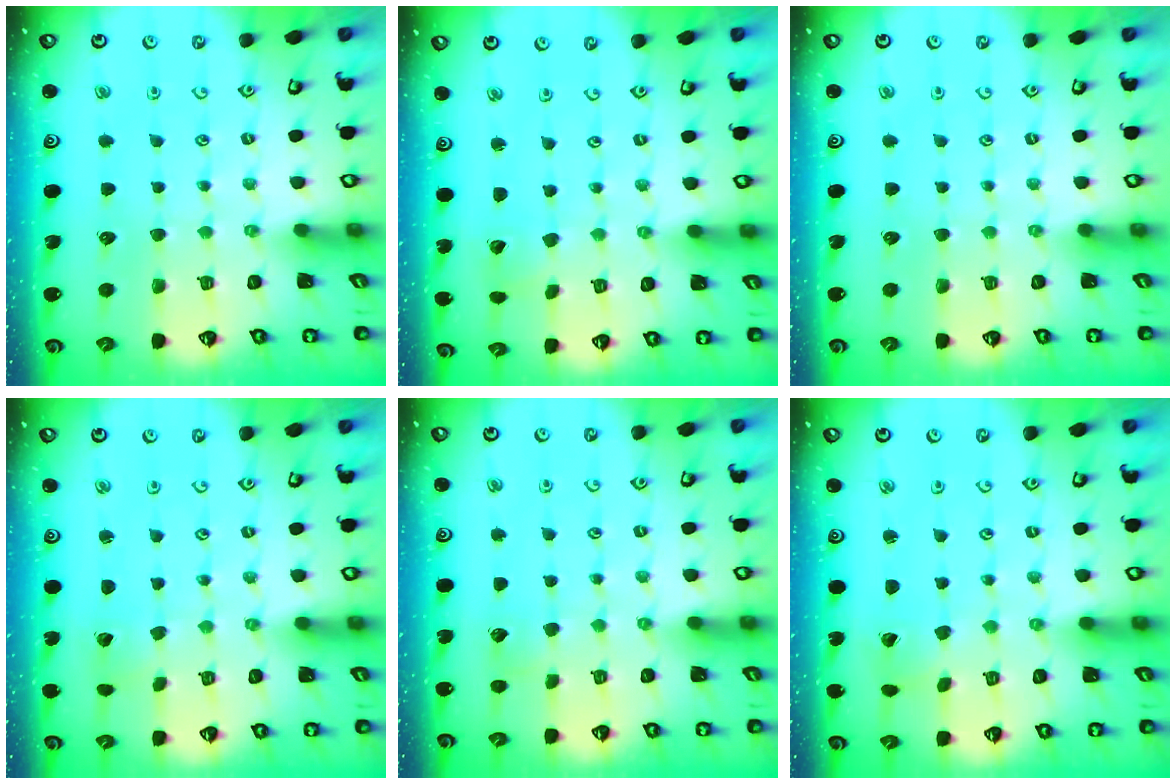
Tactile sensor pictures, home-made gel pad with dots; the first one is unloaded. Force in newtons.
{"total": 3.6, "press": 3.6, "slide": 0.2}
{"total": 0.0}
{"total": 1.7, "press": 1.7, "slide": 0.1}
{"total": 2.7, "press": 2.7, "slide": 0.4}
{"total": 1.8, "press": 1.8, "slide": 0.1}